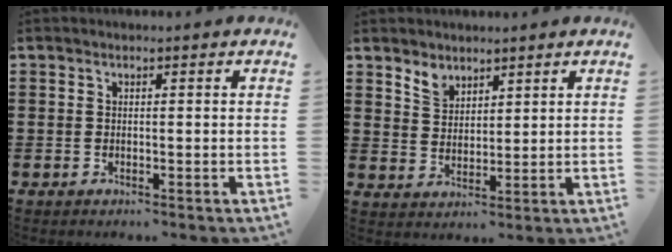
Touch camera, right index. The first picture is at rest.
{"total": 3.7, "force": [2.8, 1.5, 1.8], "torque": [-0.043, 0.004, 0.052]}